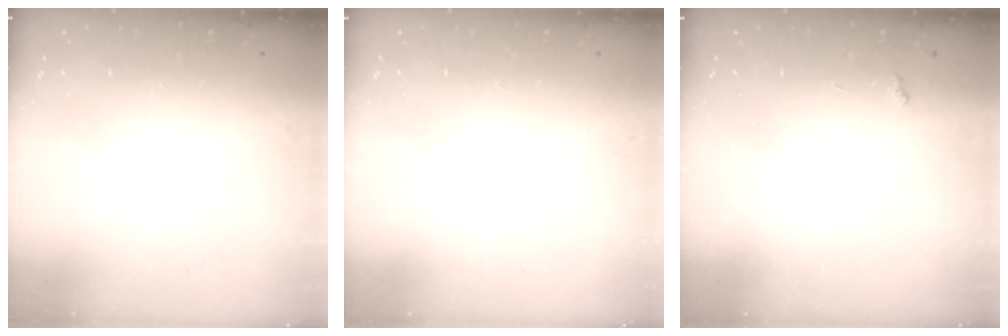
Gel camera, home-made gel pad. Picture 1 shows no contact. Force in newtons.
{"total": 0.9, "press": 0.9, "slide": 0.1}
{"total": 2.8, "press": 2.8, "slide": 0.4}